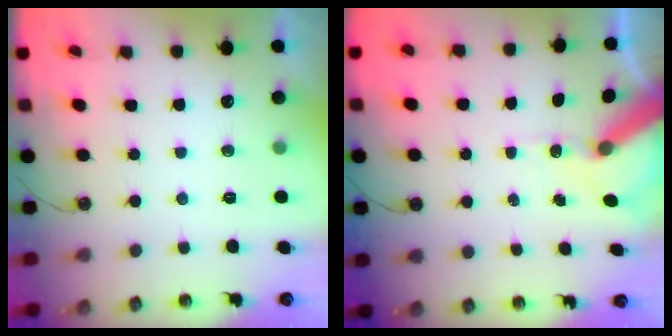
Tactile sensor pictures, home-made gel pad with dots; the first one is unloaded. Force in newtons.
{"total": 10.0, "press": 9.9, "slide": 1.5}